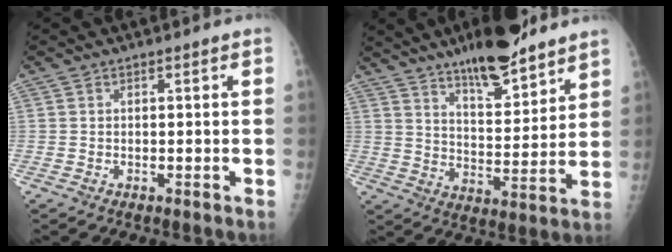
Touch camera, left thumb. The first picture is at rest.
{"total": 14.7, "force": [11.0, 4.3, 8.8], "torque": [-0.108, -0.072, 0.179]}